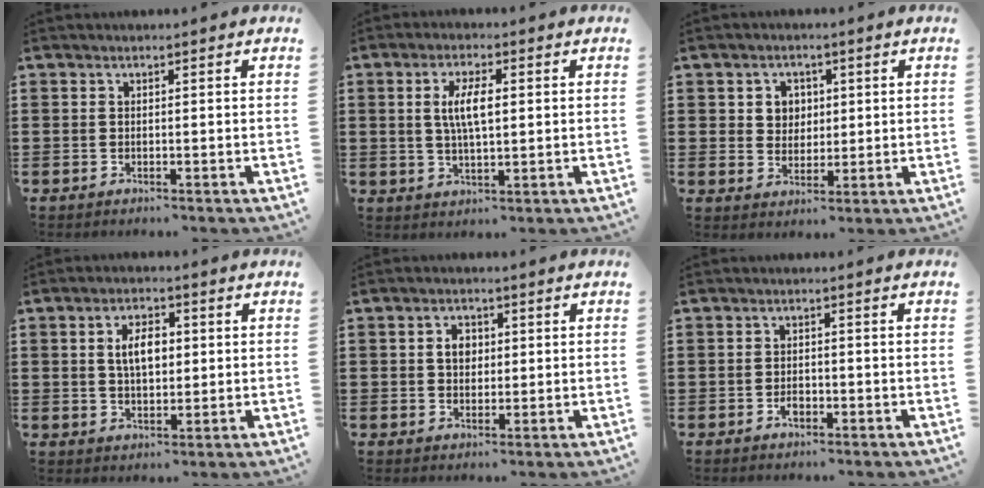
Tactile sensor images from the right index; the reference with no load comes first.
{"total": 5.6, "force": [0.8, 1.8, 5.2], "torque": [-0.104, 0.008, 0.012]}
{"total": 3.7, "force": [1.1, 3.3, 1.0], "torque": [-0.027, 0.009, 0.015]}
{"total": 5.1, "force": [0.9, 2.7, 4.2], "torque": [-0.080, 0.008, 0.011]}
{"total": 3.1, "force": [0.5, 2.3, 2.1], "torque": [-0.047, 0.011, 0.007]}
{"total": 1.7, "force": [-0.9, 1.0, 1.1], "torque": [-0.022, -0.001, -0.016]}